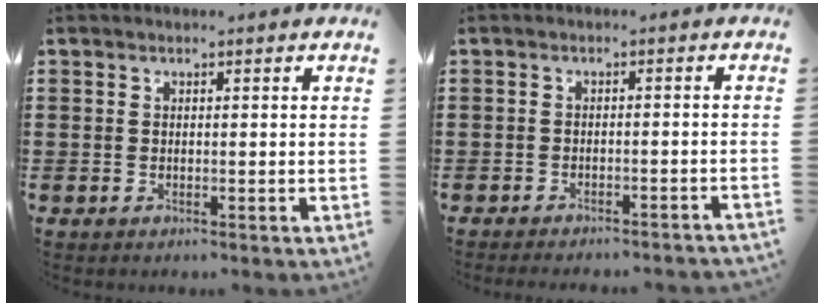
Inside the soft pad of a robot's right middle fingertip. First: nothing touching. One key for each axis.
{"total": 1.8, "fx": -1.8, "fy": -0.1, "fz": 0.3, "tx": -0.006, "ty": 0.004, "tz": -0.036}